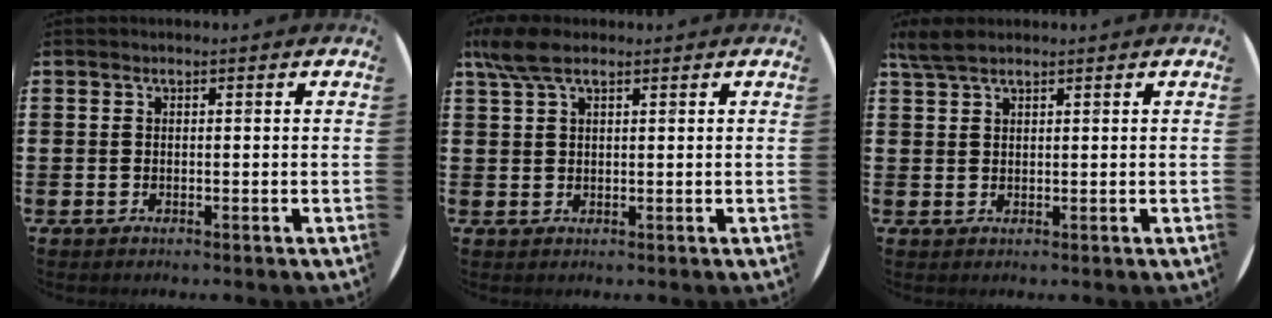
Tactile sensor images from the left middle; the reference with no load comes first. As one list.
[{"total": 4.2, "force": [2.7, 1.5, 2.8], "torque": [-0.061, 0.008, 0.051]}, {"total": 2.8, "force": [2.2, 0.7, 1.5], "torque": [-0.034, 0.006, 0.042]}]